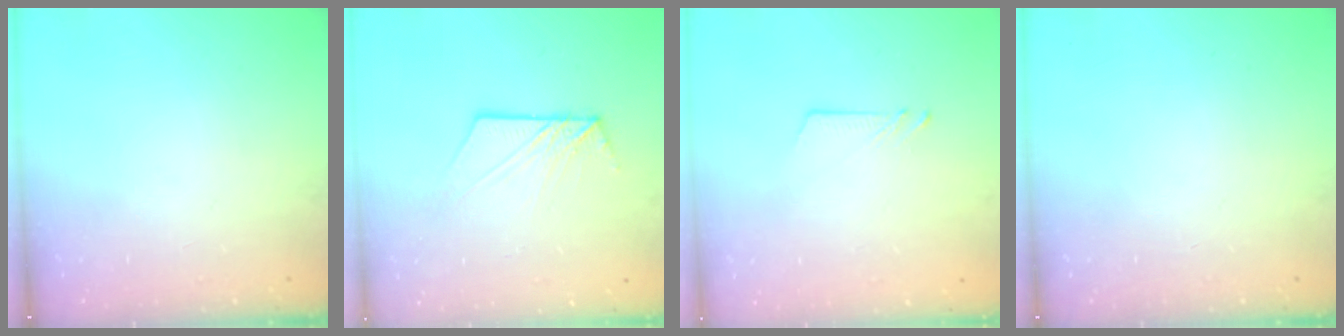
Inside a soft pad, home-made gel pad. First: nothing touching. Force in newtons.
{"total": 7.7, "press": 7.7, "slide": 0.2}
{"total": 3.2, "press": 3.2, "slide": 0.4}
{"total": 0.0}